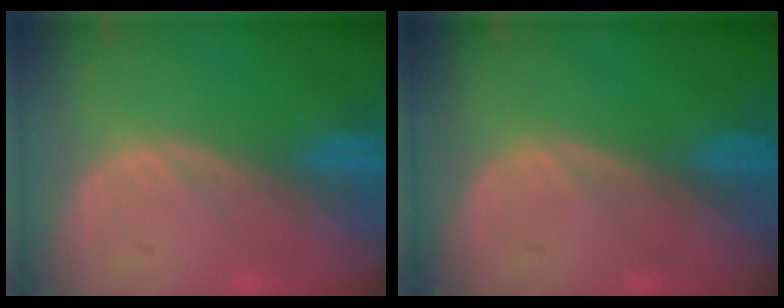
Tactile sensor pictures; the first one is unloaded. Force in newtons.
{"total": 0.0}